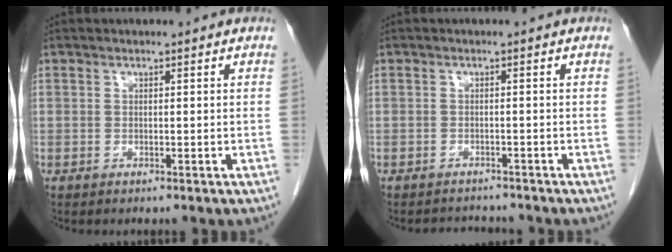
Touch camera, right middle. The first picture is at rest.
{"total": 2.9, "force": [-2.9, 0.6, -0.1], "torque": [0.004, -0.006, -0.042]}